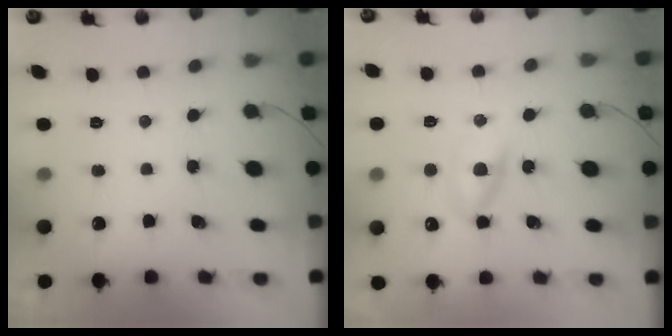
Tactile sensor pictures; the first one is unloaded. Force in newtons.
{"total": 6.1, "press": 6.0, "slide": 0.9}